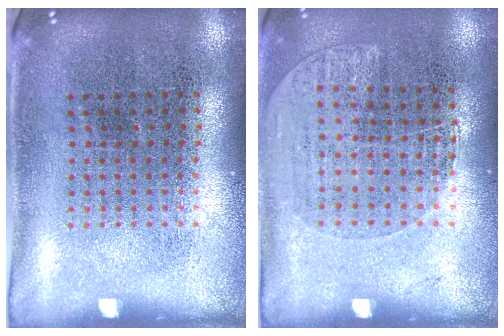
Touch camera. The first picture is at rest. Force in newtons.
{"total": 1.1, "press": 1.0, "slide": 0.6}